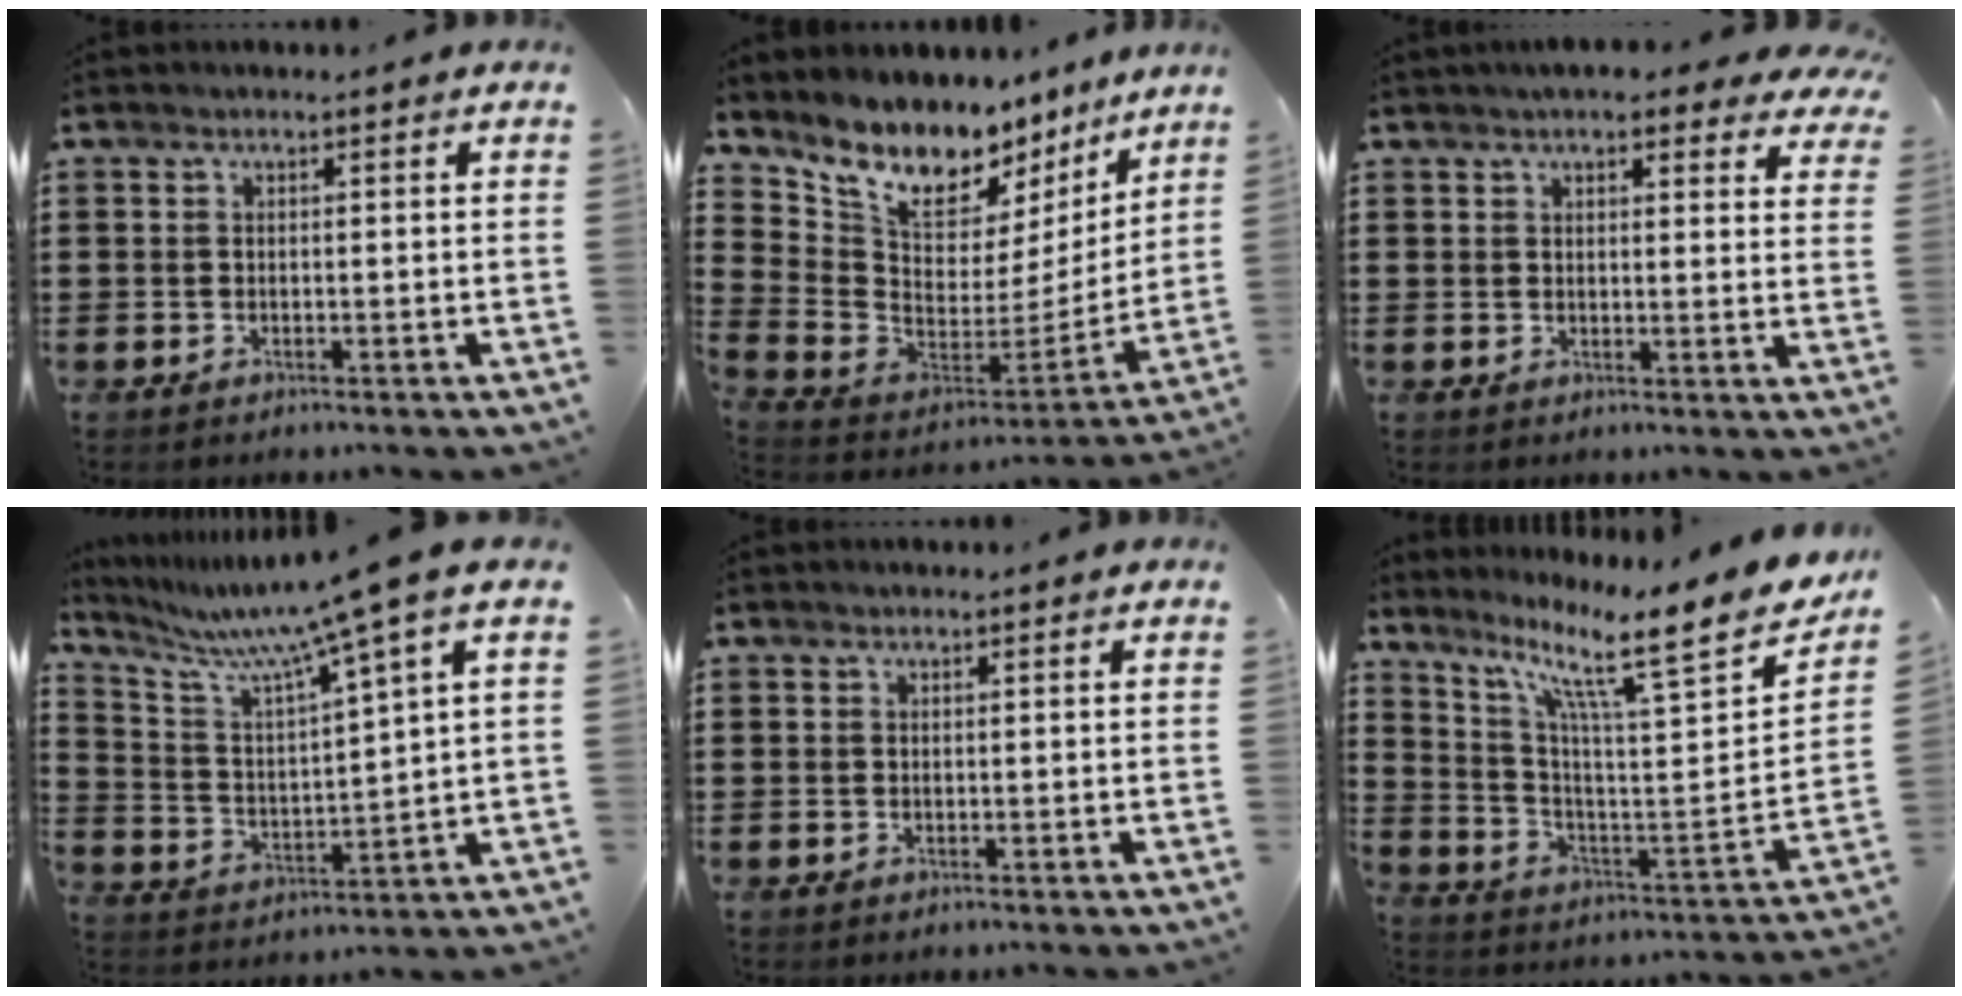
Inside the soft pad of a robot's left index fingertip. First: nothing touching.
{"total": 9.1, "force": [7.6, 4.2, 2.9], "torque": [-0.099, -0.062, 0.135]}
{"total": 4.3, "force": [3.7, 1.4, 1.6], "torque": [-0.027, -0.005, 0.064]}
{"total": 9.3, "force": [7.2, -0.9, 5.9], "torque": [-0.143, -0.049, 0.111]}
{"total": 0.0}
{"total": 12.8, "force": [9.6, 1.7, 8.4], "torque": [-0.160, -0.078, 0.141]}